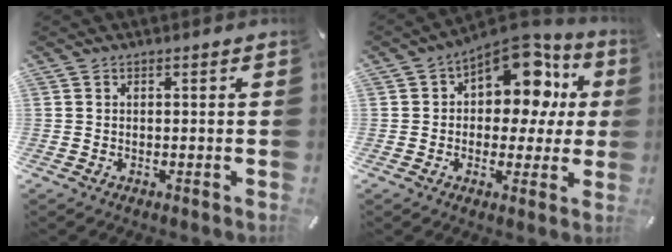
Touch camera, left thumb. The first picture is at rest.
{"total": 15.0, "force": [6.7, 9.4, 9.6], "torque": [-0.134, -0.047, 0.116]}